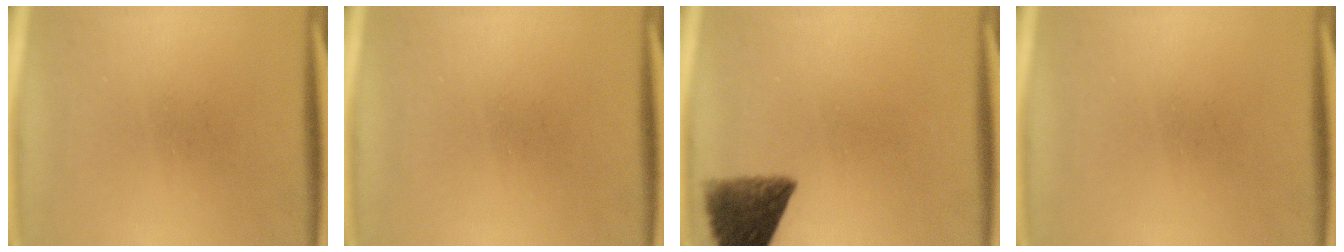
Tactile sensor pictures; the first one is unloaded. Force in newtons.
{"total": 0.0}
{"total": 8.8}
{"total": 0.0}